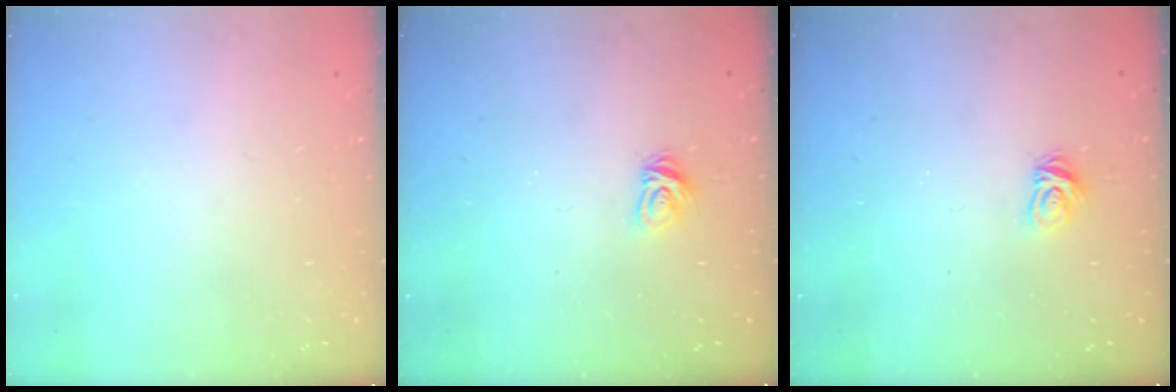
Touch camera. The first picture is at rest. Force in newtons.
{"total": 4.0, "press": 4.0, "slide": 0.4}
{"total": 4.0, "press": 4.0, "slide": 0.4}